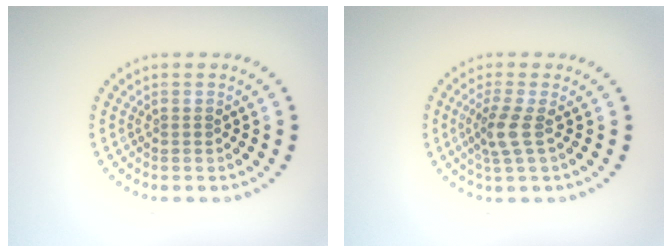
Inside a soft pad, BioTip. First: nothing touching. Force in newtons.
{"total": 2.4, "press": 1.8, "slide": 1.6}